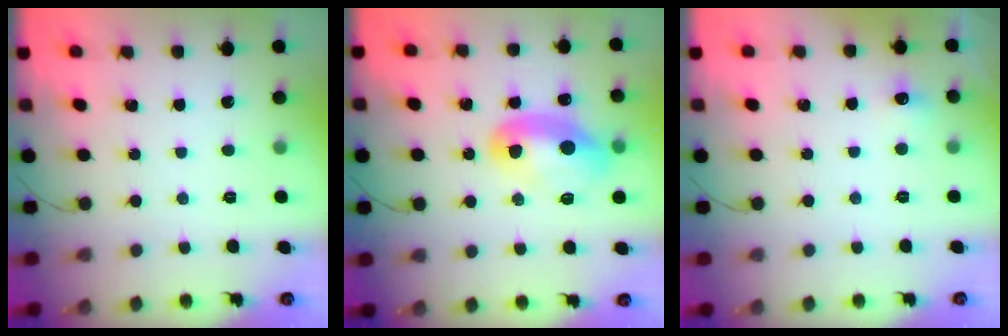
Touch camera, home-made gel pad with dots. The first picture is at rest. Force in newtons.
{"total": 12.2, "press": 12.1, "slide": 1.3}
{"total": 4.8, "press": 4.6, "slide": 1.2}